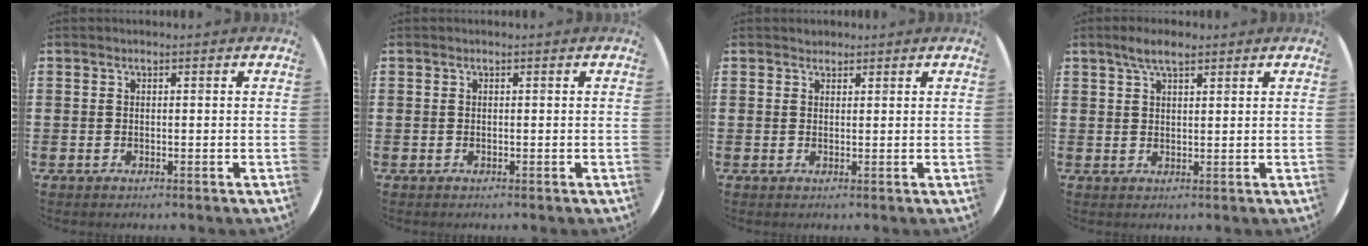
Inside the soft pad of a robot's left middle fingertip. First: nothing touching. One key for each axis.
{"total": 0.0}
{"total": 0.9, "fx": 0.8, "fy": 0.3, "fz": -0.1, "tx": 0.002, "ty": 0.003, "tz": 0.016}
{"total": 3.5, "fx": 2.5, "fy": 1.0, "fz": 2.2, "tx": -0.039, "ty": 0.003, "tz": 0.043}